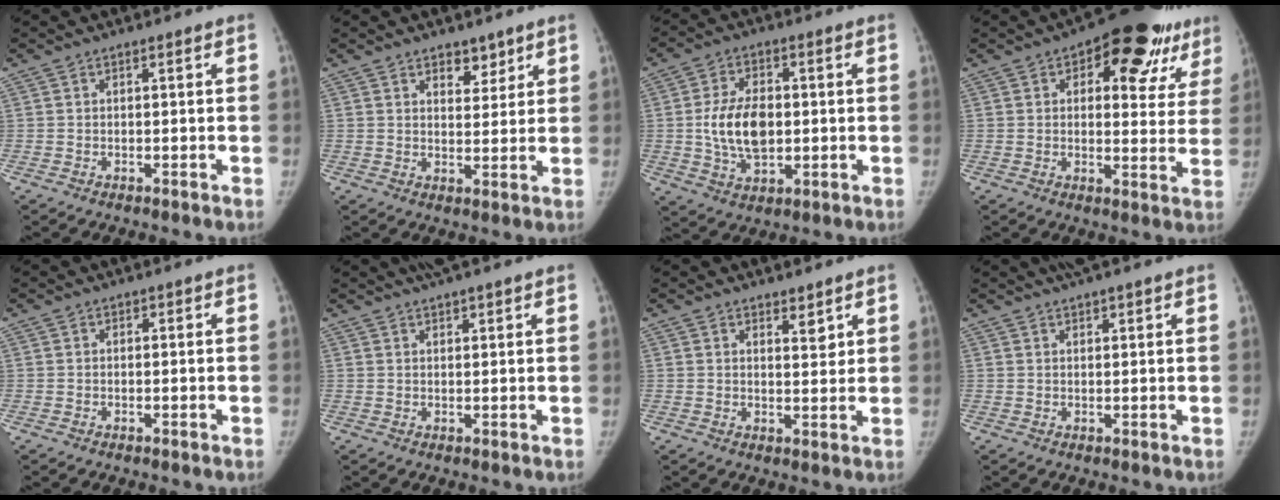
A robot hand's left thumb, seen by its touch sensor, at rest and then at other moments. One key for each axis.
{"total": 4.6, "fx": 3.2, "fy": 2.6, "fz": 2.1, "tx": -0.001, "ty": -0.022, "tz": 0.051}
{"total": 11.0, "fx": 0.0, "fy": 6.6, "fz": 8.8, "tx": -0.150, "ty": 0.002, "tz": 0.004}
{"total": 19.3, "fx": 9.9, "fy": 9.2, "fz": 13.7, "tx": -0.118, "ty": -0.014, "tz": 0.126}
{"total": 0.0}
{"total": 3.9, "fx": 3.2, "fy": 0.6, "fz": 2.2, "tx": -0.026, "ty": 0.005, "tz": 0.053}
{"total": 3.4, "fx": 2.4, "fy": 1.6, "fz": 1.8, "tx": -0.010, "ty": -0.018, "tz": 0.040}
{"total": 3.6, "fx": 2.9, "fy": 0.6, "fz": 2.1, "tx": -0.024, "ty": 0.006, "tz": 0.048}